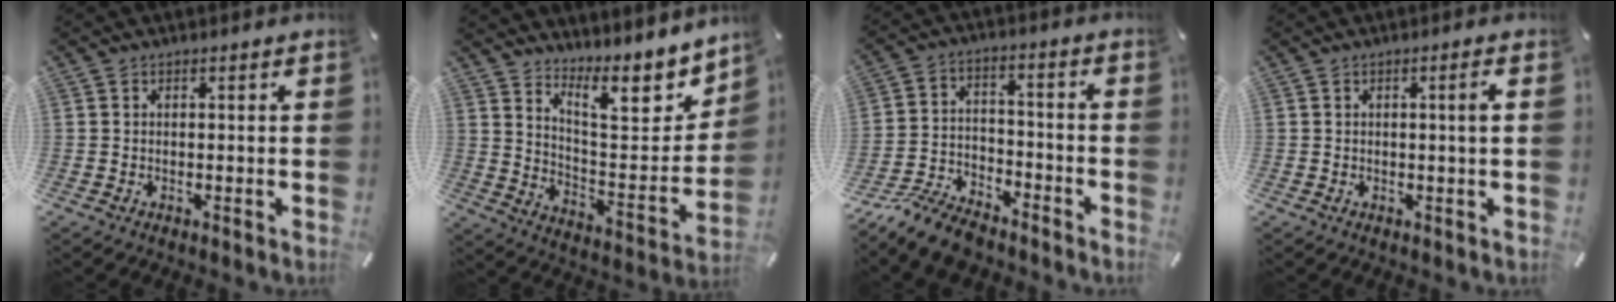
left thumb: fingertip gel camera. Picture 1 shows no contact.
{"total": 12.8, "force": [9.8, 4.9, 6.7], "torque": [-0.078, -0.092, 0.165]}
{"total": 10.9, "force": [-9.3, 3.9, 4.1], "torque": [-0.070, 0.050, -0.177]}
{"total": 2.4, "force": [0.4, -0.1, 2.4], "torque": [-0.043, -0.001, 0.003]}